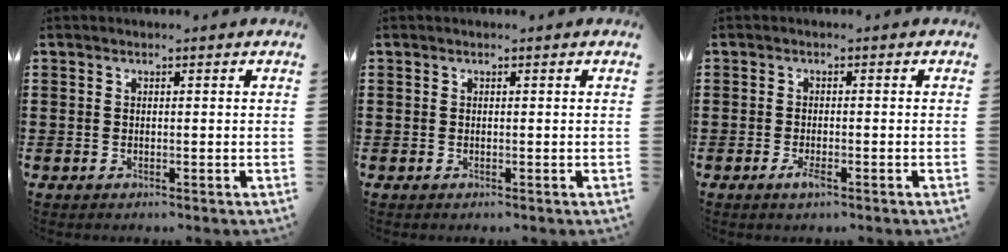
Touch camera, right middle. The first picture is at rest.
{"total": 0.0}
{"total": 2.1, "force": [-1.0, 0.5, 1.8], "torque": [-0.045, -0.006, -0.023]}